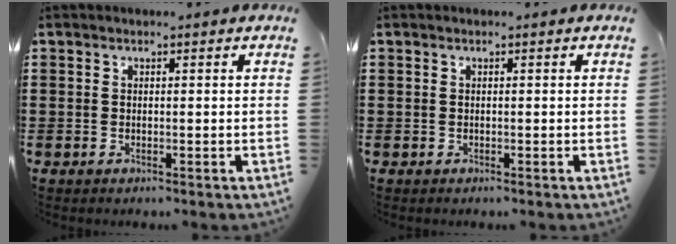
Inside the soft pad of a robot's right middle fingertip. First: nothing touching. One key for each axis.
{"total": 0.0}